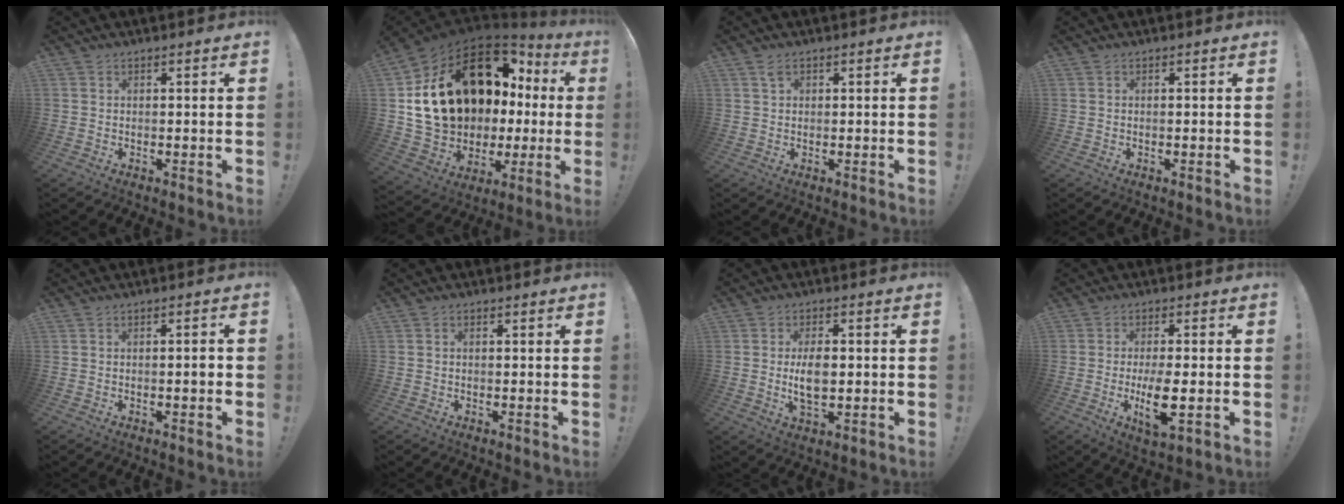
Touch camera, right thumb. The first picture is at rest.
{"total": 23.4, "force": [7.4, 16.1, 15.3], "torque": [-0.257, -0.050, 0.178]}
{"total": 1.7, "force": [1.0, 1.2, 0.7], "torque": [-0.009, -0.001, 0.017]}
{"total": 0.0}
{"total": 2.2, "force": [-0.6, 0.2, 2.1], "torque": [-0.035, 0.005, -0.011]}
{"total": 0.7, "force": [-0.3, 0.5, 0.5], "torque": [-0.010, 0.002, -0.005]}
{"total": 7.6, "force": [-0.2, 3.9, 6.5], "torque": [-0.113, -0.008, -0.007]}
{"total": 9.3, "force": [-1.7, 2.5, 8.8], "torque": [-0.168, -0.014, -0.032]}